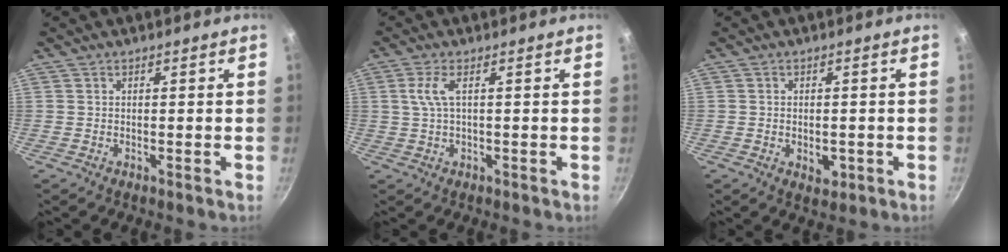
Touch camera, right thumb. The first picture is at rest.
{"total": 3.6, "force": [0.8, 0.8, 3.4], "torque": [-0.081, 0.004, 0.018]}
{"total": 3.4, "force": [-0.9, 2.1, 2.5], "torque": [-0.033, 0.000, -0.009]}